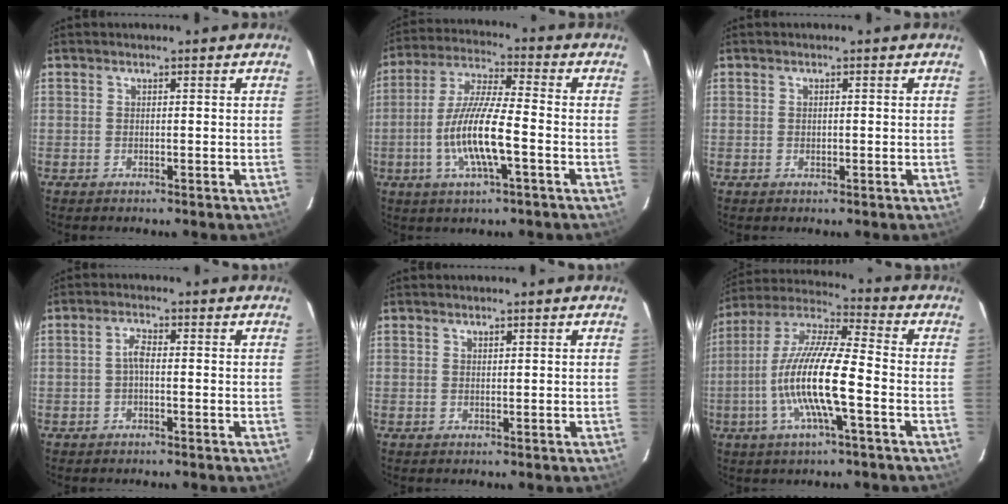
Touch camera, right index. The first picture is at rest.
{"total": 12.1, "force": [-3.6, 1.8, 11.5], "torque": [-0.235, -0.002, -0.070]}
{"total": 0.6, "force": [-0.1, 0.5, 0.3], "torque": [-0.004, 0.002, 0.000]}
{"total": 2.0, "force": [-0.5, 0.7, 1.8], "torque": [-0.038, 0.008, -0.011]}
{"total": 0.6, "force": [0.5, 0.2, 0.2], "torque": [-0.003, 0.002, 0.009]}
{"total": 14.7, "force": [-4.0, 2.0, 14.0], "torque": [-0.275, 0.000, -0.084]}